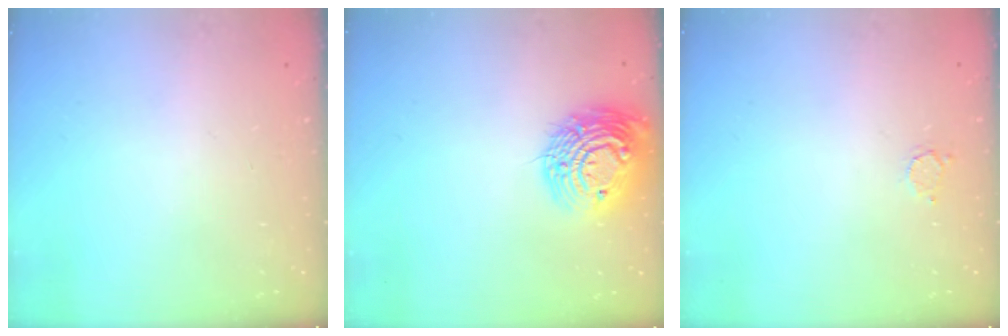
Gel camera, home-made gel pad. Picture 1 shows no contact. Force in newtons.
{"total": 16.7, "press": 16.6, "slide": 1.2}
{"total": 2.2, "press": 2.2, "slide": 0.2}